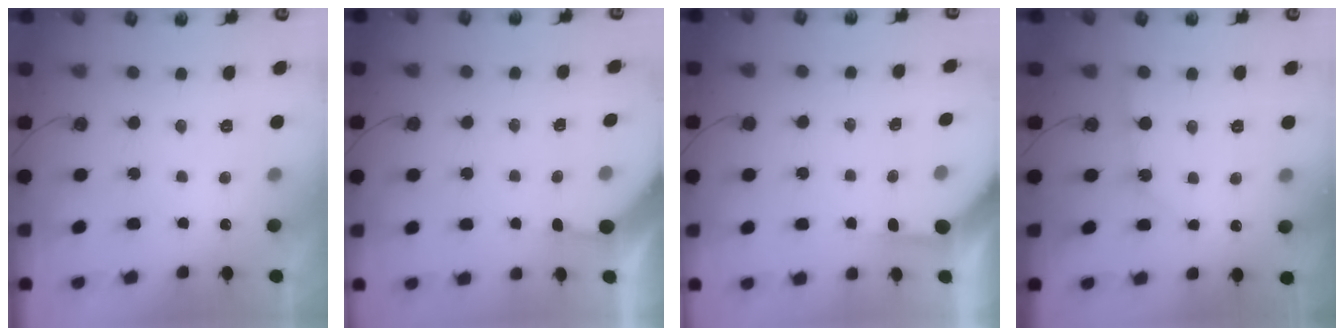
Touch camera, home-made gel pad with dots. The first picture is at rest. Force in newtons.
{"total": 2.7, "press": 2.7, "slide": 0.4}
{"total": 3.9, "press": 3.9, "slide": 0.4}
{"total": 2.8, "press": 2.8, "slide": 0.3}